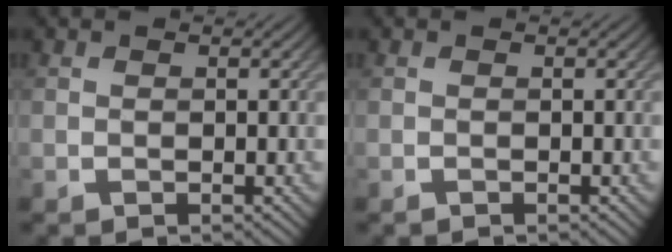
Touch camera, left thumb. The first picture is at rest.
{"total": 0.0}